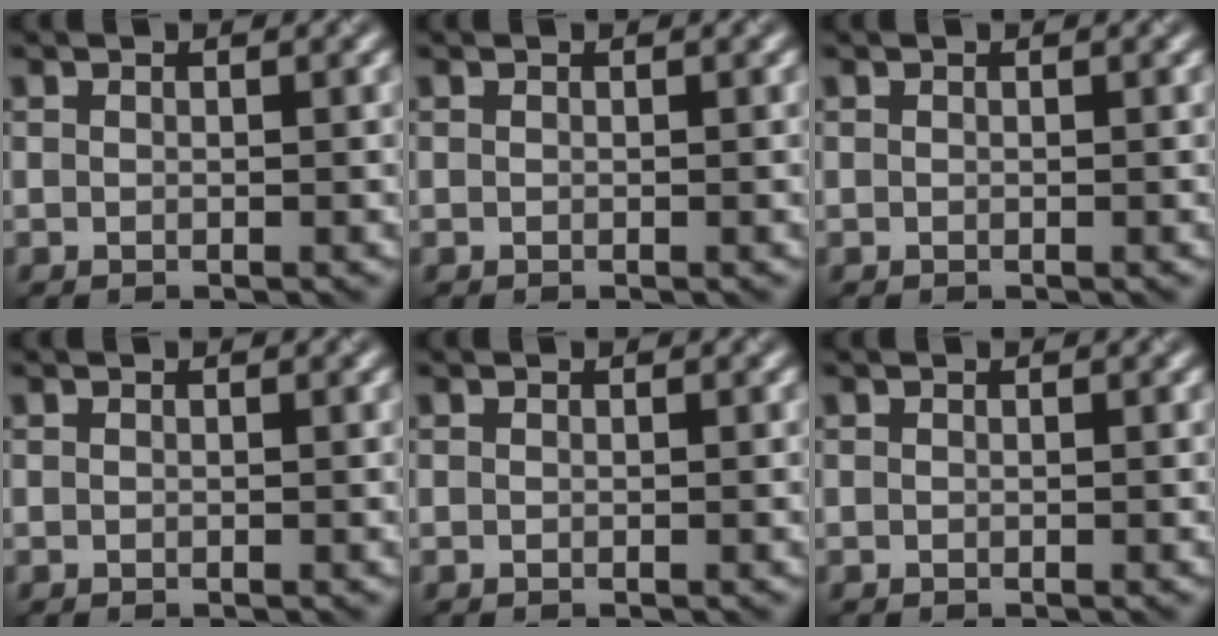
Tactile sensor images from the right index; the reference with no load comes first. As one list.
[{"total": 0.0}, {"total": 0.0}, {"total": 0.0}, {"total": 0.0}, {"total": 0.0}]